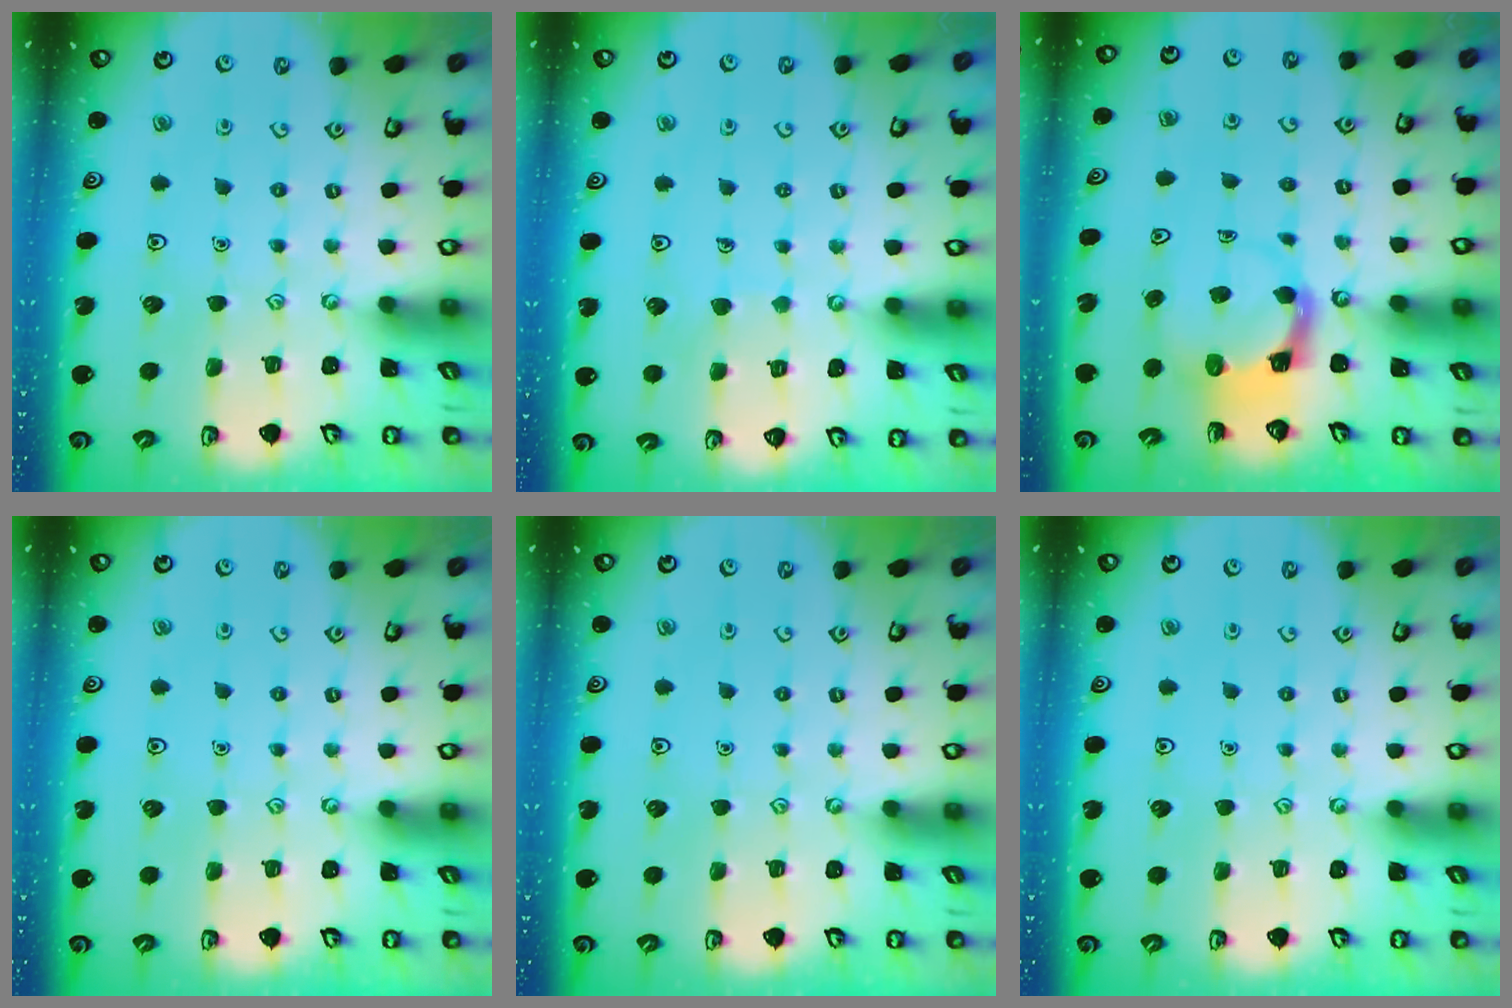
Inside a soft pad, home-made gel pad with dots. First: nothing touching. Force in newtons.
{"total": 3.9, "press": 3.9, "slide": 0.2}
{"total": 3.9, "press": 3.9, "slide": 0.4}
{"total": 0.0}
{"total": 0.0}
{"total": 0.0}